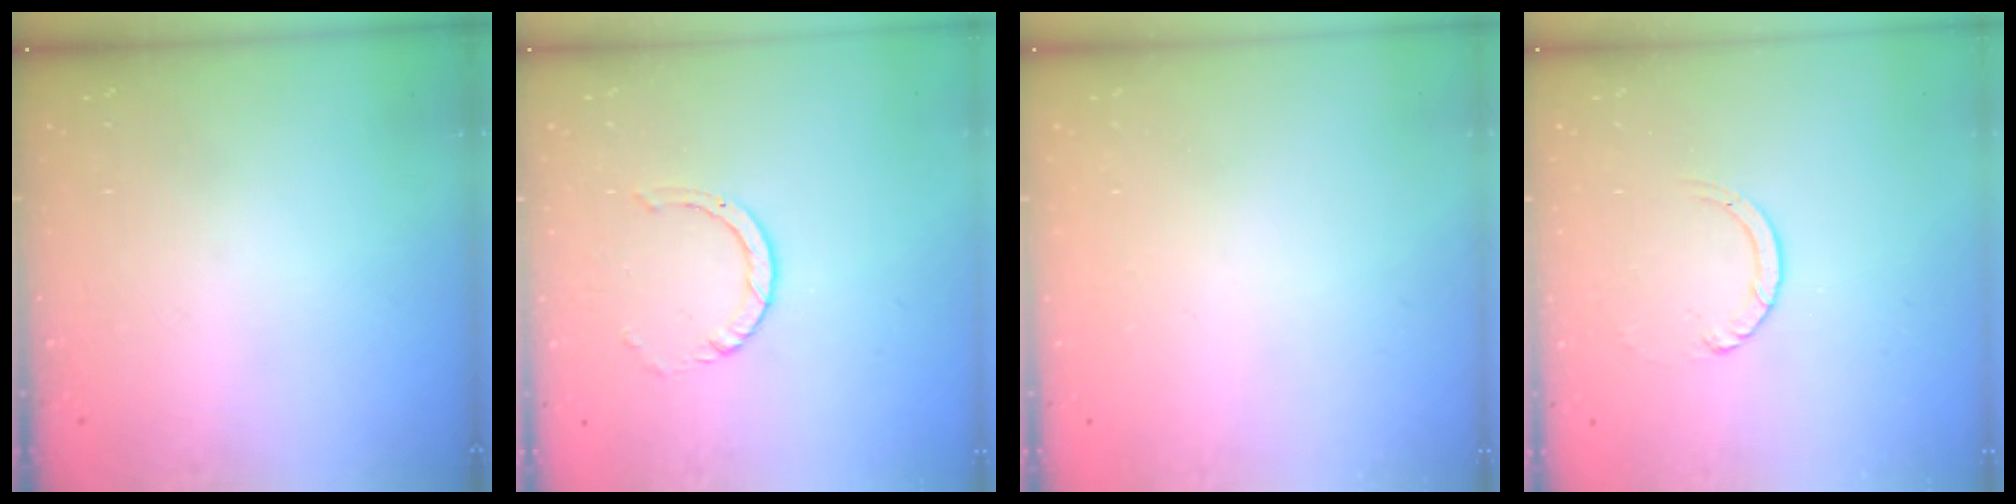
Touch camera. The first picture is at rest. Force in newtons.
{"total": 4.1, "press": 4.1, "slide": 0.4}
{"total": 2.4, "press": 2.4, "slide": 0.2}
{"total": 2.4, "press": 2.4, "slide": 0.2}